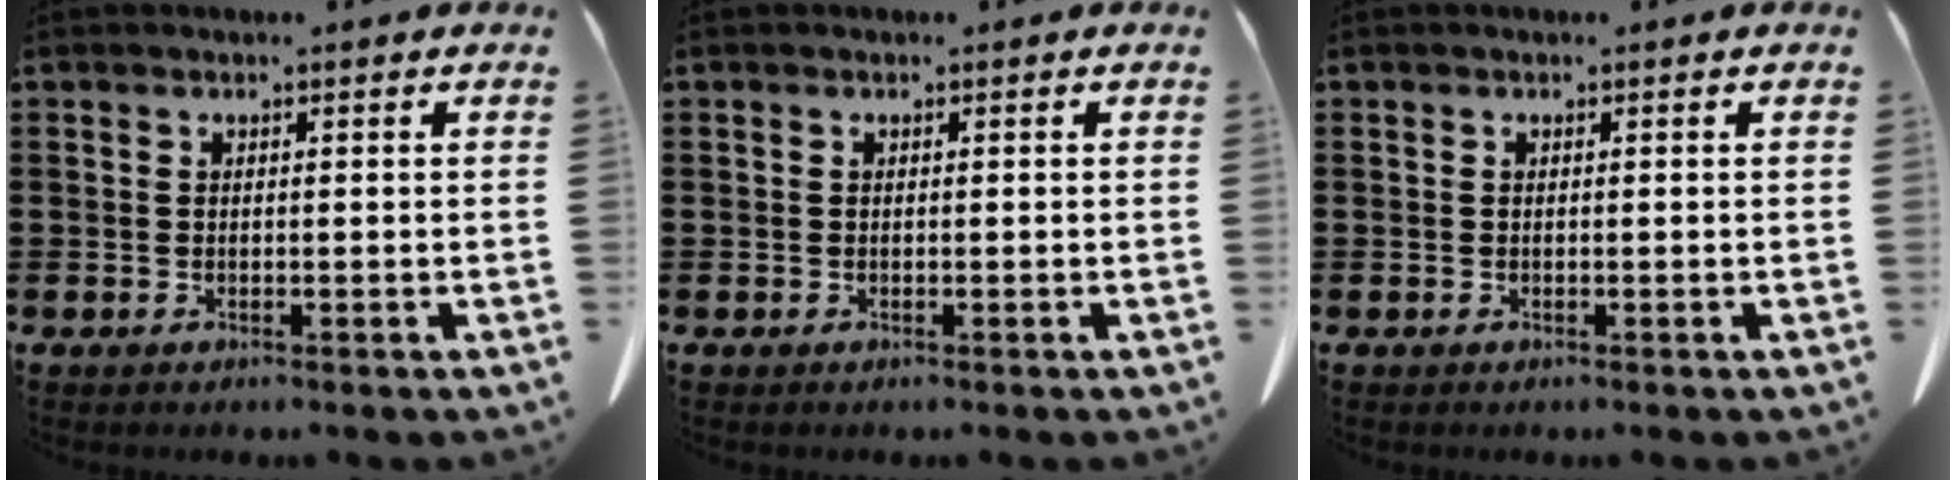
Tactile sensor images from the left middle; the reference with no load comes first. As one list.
[{"total": 0.0}, {"total": 0.0}]